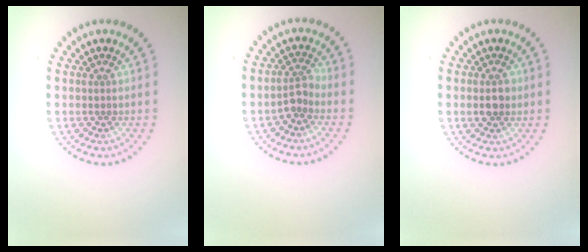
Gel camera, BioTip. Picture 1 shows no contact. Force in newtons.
{"total": 1.8, "press": 1.4, "slide": 1.2}
{"total": 2.4, "press": 2.4, "slide": 0.1}